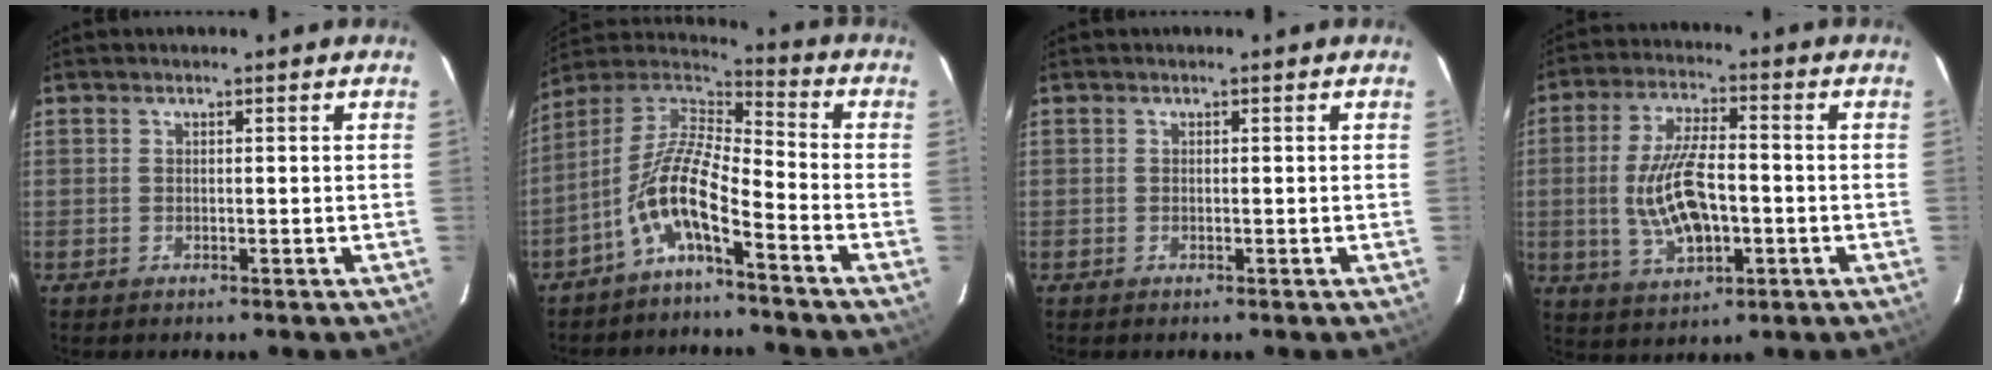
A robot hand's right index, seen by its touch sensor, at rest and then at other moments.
{"total": 10.4, "force": [-5.9, 2.3, 8.2], "torque": [-0.174, 0.015, -0.120]}
{"total": 0.0}
{"total": 12.3, "force": [-1.8, 5.4, 10.9], "torque": [-0.219, -0.002, -0.025]}